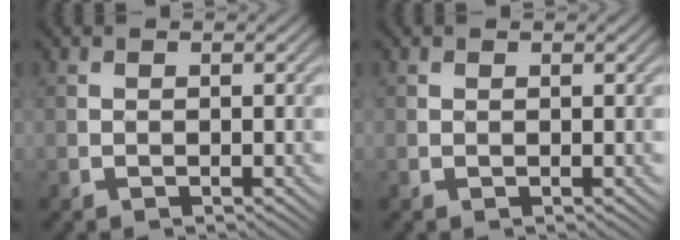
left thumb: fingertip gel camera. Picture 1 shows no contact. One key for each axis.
{"total": 0.0}